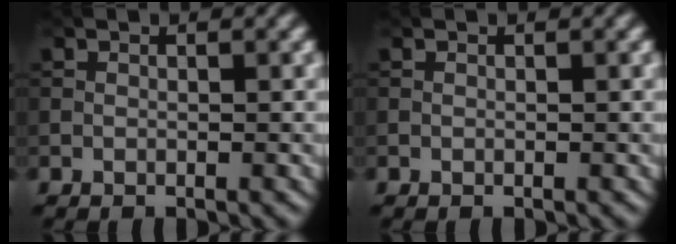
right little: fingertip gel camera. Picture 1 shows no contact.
{"total": 0.0}